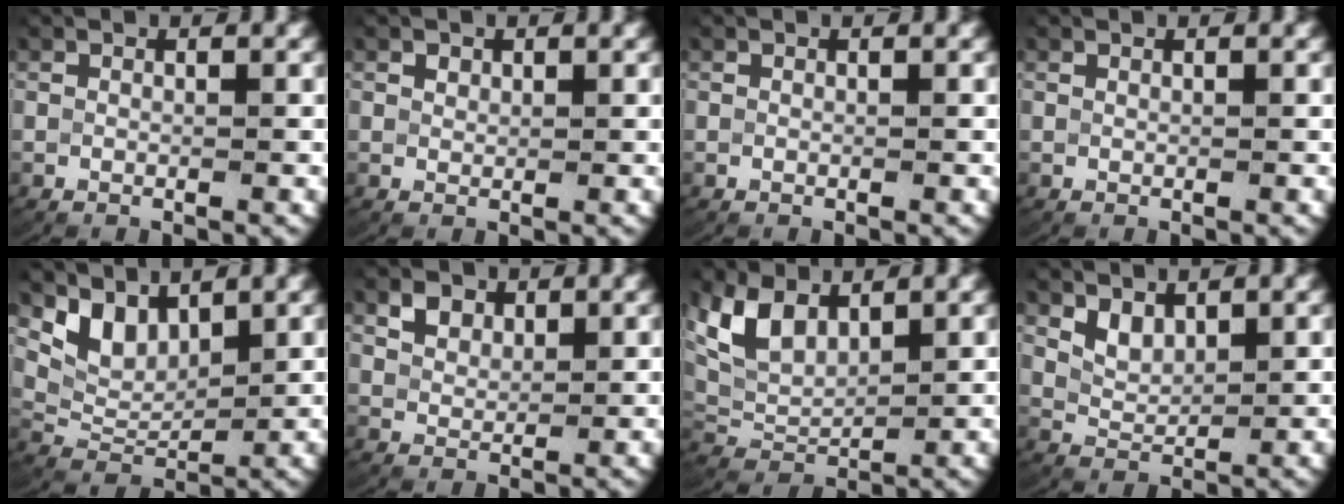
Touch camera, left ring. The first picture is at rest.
{"total": 0.6, "force": [0.5, 0.2, 0.2], "torque": [-0.006, -0.005, 0.017]}
{"total": 0.0}
{"total": 0.0}
{"total": 6.9, "force": [3.0, 4.8, 3.9], "torque": [-0.084, -0.002, 0.054]}
{"total": 2.1, "force": [1.5, 1.2, 0.9], "torque": [-0.024, -0.008, 0.037]}
{"total": 6.9, "force": [2.6, 4.7, 4.3], "torque": [-0.120, -0.013, 0.055]}
{"total": 2.2, "force": [1.5, 1.2, 1.0], "torque": [-0.034, -0.012, 0.034]}